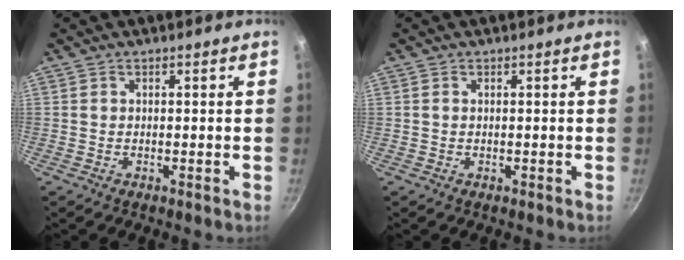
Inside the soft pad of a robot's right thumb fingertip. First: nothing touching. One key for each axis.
{"total": 0.0}